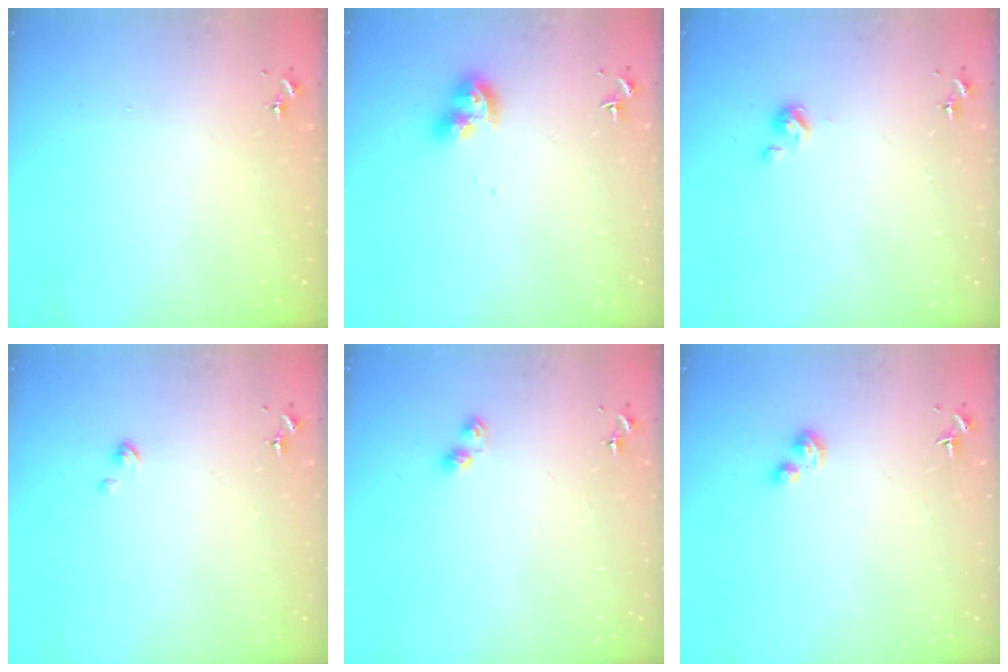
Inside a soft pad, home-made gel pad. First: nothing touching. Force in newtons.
{"total": 8.5, "press": 8.5, "slide": 0.7}
{"total": 2.7, "press": 2.7, "slide": 0.3}
{"total": 0.8, "press": 0.8, "slide": 0.2}
{"total": 5.7, "press": 5.7, "slide": 0.3}
{"total": 3.6, "press": 3.5, "slide": 0.8}